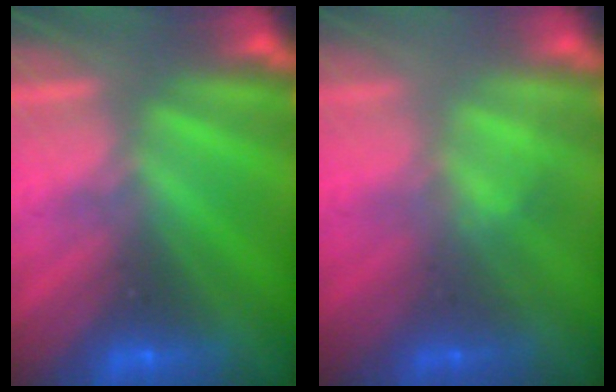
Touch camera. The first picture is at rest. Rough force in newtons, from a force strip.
{"total": 2.3}